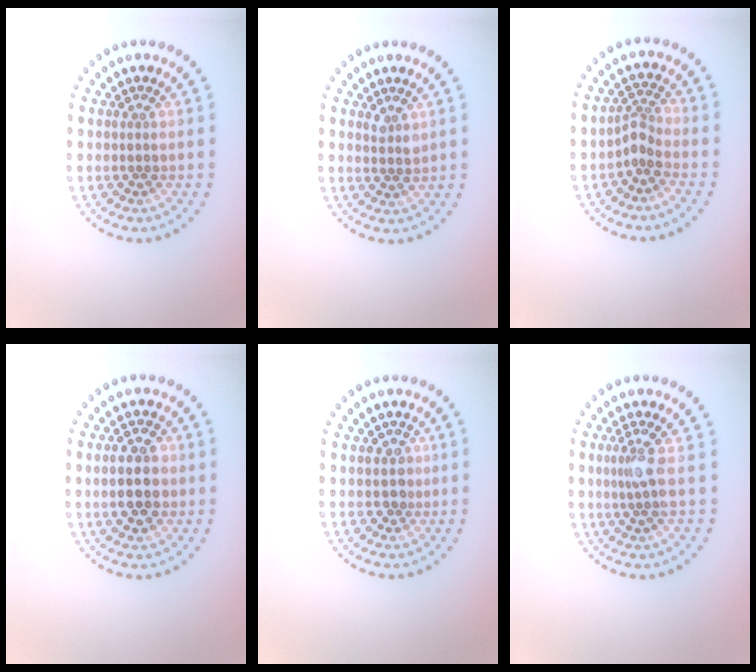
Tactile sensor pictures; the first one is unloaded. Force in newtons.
{"total": 1.2, "press": 1.1, "slide": 0.5}
{"total": 1.9, "press": 1.3, "slide": 1.4}
{"total": 4.5, "press": 4.5, "slide": 0.1}
{"total": 1.5, "press": 1.2, "slide": 0.9}
{"total": 2.1, "press": 1.6, "slide": 1.4}